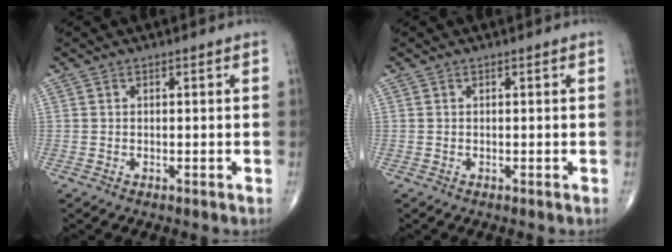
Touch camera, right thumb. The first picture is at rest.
{"total": 0.0}